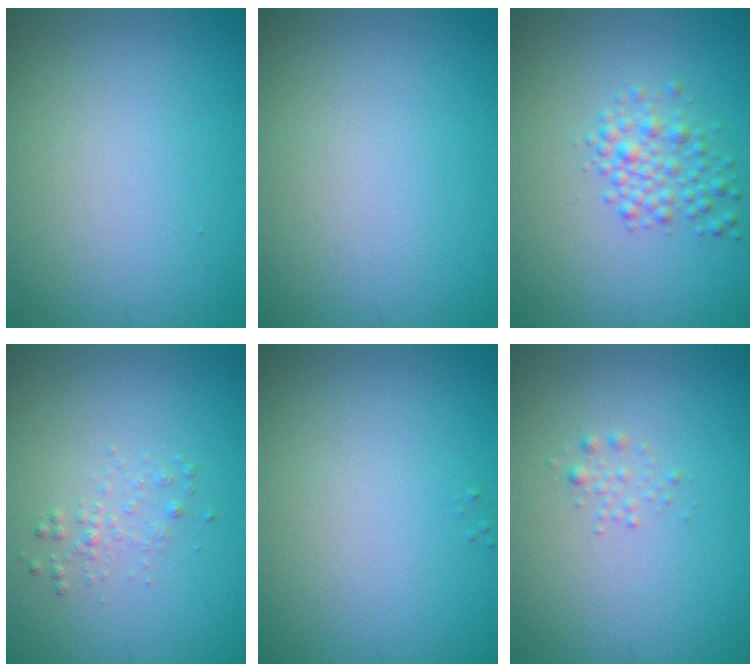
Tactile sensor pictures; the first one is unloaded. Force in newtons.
{"total": 0.0}
{"total": 2.6, "press": 2.6, "slide": 0.1}
{"total": 1.1, "press": 1.1, "slide": 0.0}
{"total": 0.0}
{"total": 0.8, "press": 0.8, "slide": 0.0}